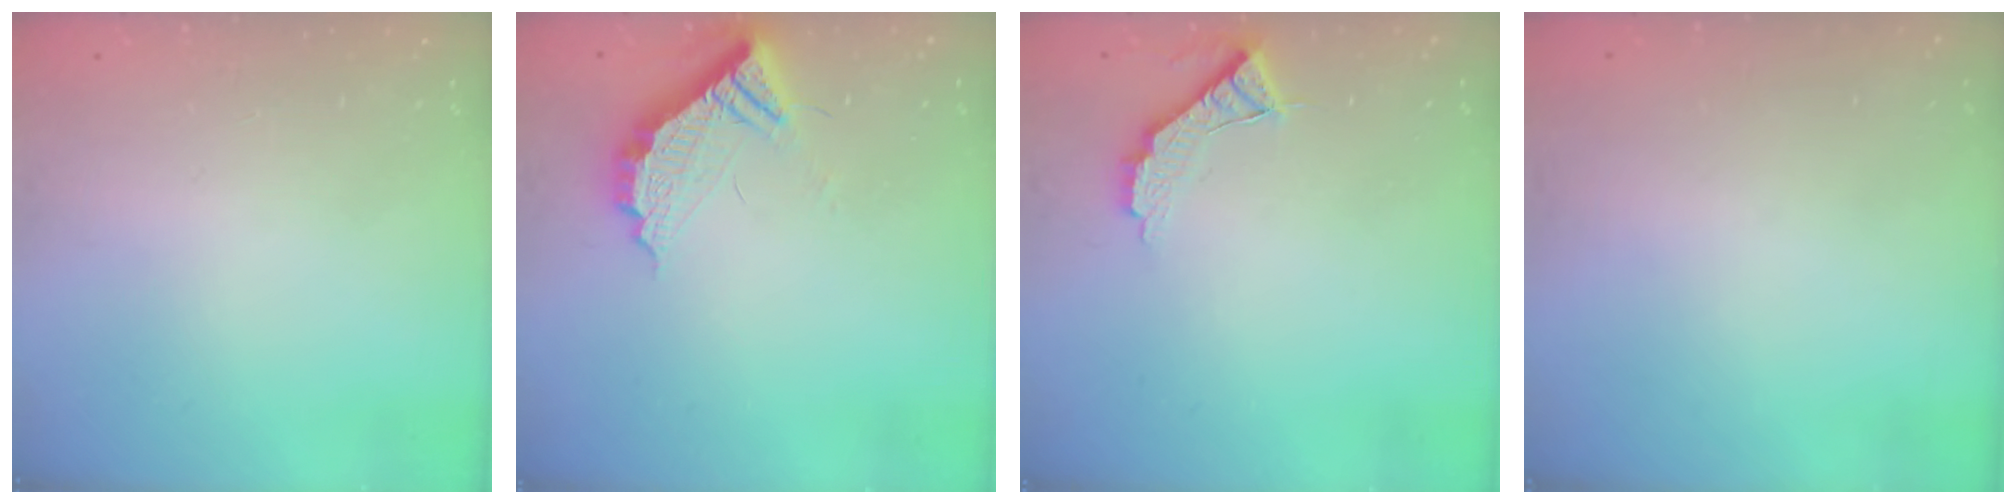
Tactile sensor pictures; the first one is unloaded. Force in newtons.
{"total": 10.3, "press": 10.3, "slide": 0.6}
{"total": 7.3, "press": 7.3, "slide": 0.4}
{"total": 3.0, "press": 3.0, "slide": 0.1}